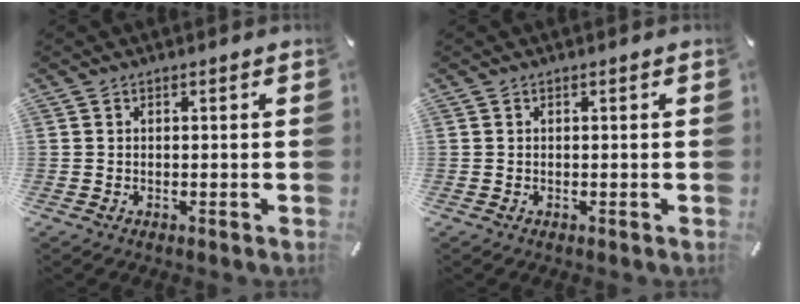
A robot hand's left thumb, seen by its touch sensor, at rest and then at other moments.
{"total": 0.0}